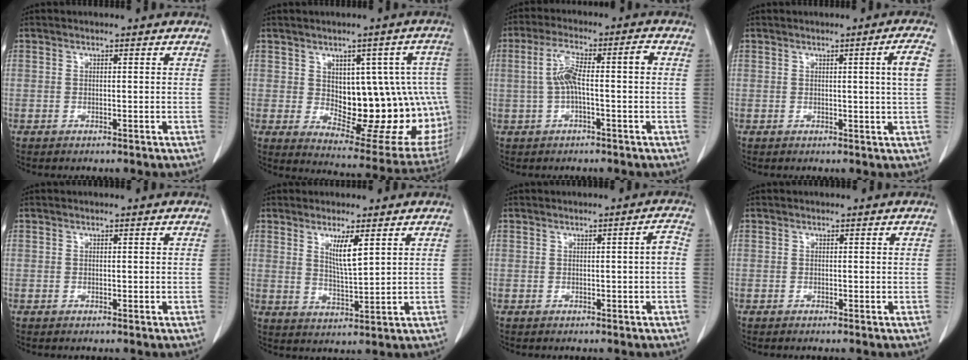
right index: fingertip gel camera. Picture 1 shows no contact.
{"total": 19.8, "force": [-0.6, 8.7, 17.8], "torque": [-0.157, 0.020, 0.023]}
{"total": 7.0, "force": [0.1, 1.2, 6.9], "torque": [-0.139, 0.033, 0.002]}
{"total": 3.6, "force": [0.8, -0.9, 3.4], "torque": [-0.050, -0.006, 0.012]}
{"total": 0.0}
{"total": 5.0, "force": [2.5, 0.3, 4.4], "torque": [-0.079, -0.014, 0.049]}
{"total": 2.2, "force": [0.0, 0.1, 2.2], "torque": [-0.029, 0.006, 0.001]}
{"total": 0.0}